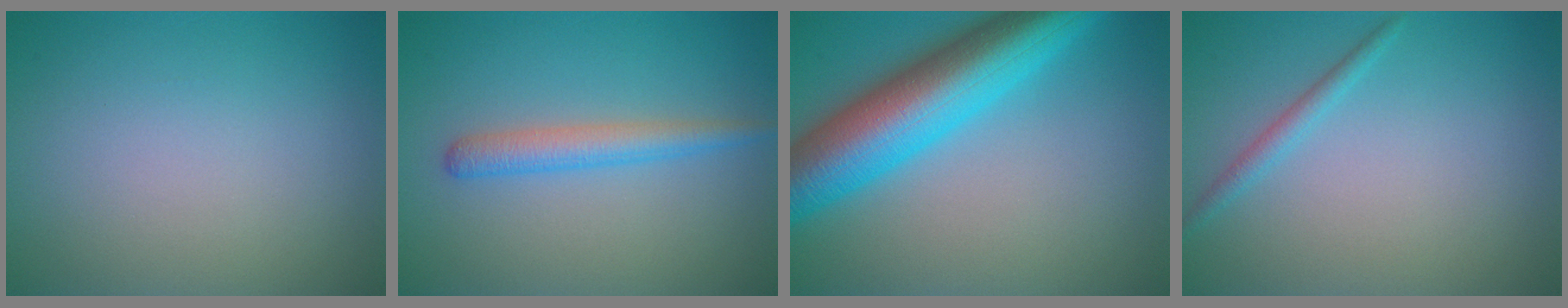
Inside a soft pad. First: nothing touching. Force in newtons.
{"total": 2.6, "press": 2.6, "slide": 0.1}
{"total": 11.3, "press": 11.3, "slide": 0.3}
{"total": 1.4, "press": 1.4, "slide": 0.1}